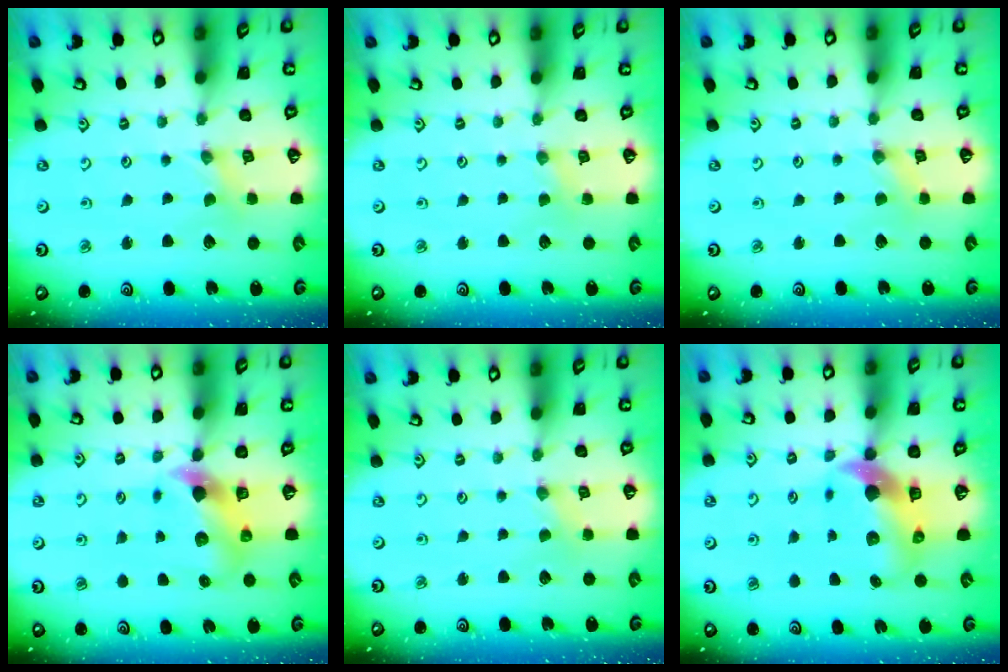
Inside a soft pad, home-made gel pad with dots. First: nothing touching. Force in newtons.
{"total": 1.5, "press": 1.5, "slide": 0.3}
{"total": 0.9, "press": 0.9, "slide": 0.2}
{"total": 7.0, "press": 6.9, "slide": 1.0}
{"total": 0.0}
{"total": 9.0, "press": 9.0, "slide": 1.3}